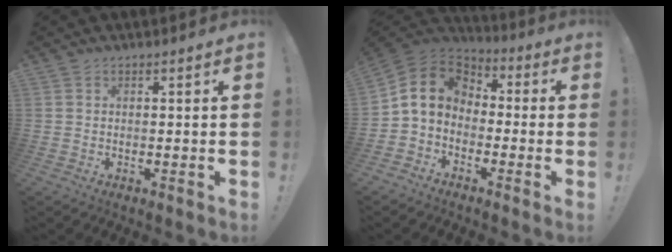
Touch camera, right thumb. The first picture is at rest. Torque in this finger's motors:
{"motor_torque": [1.60, 0.41, 0.03, -0.03, 0.29]}